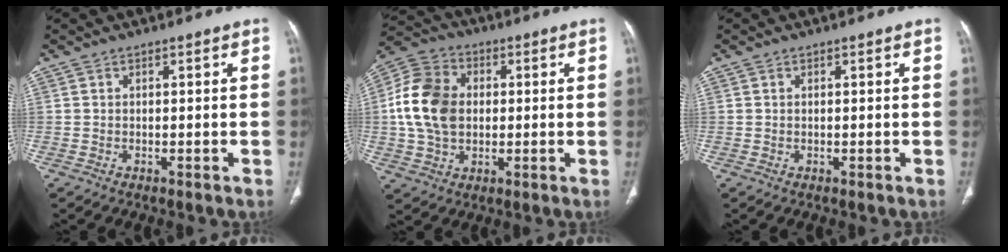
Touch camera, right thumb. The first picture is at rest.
{"total": 13.9, "force": [0.7, 10.4, 9.2], "torque": [-0.164, 0.018, 0.011]}
{"total": 0.0}